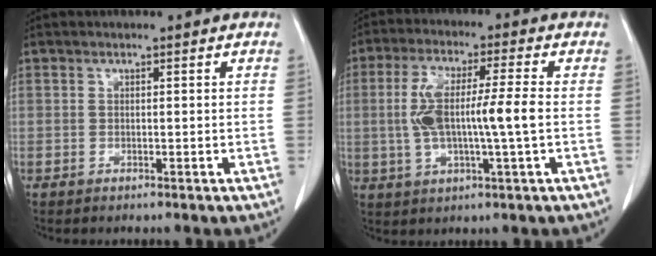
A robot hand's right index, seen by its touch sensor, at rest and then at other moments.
{"total": 11.1, "force": [-0.5, 1.4, 11.0], "torque": [-0.220, 0.010, -0.008]}